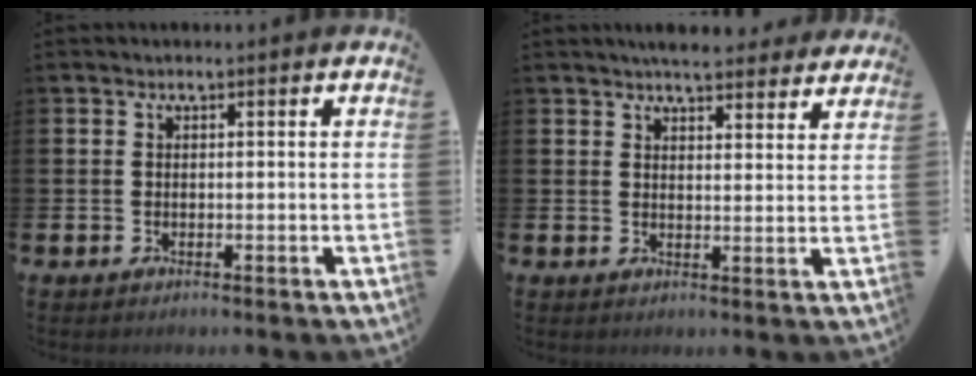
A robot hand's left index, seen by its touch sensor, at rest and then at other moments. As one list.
[{"total": 5.1, "force": [4.9, 0.9, 1.0], "torque": [-0.020, -0.023, 0.088]}]